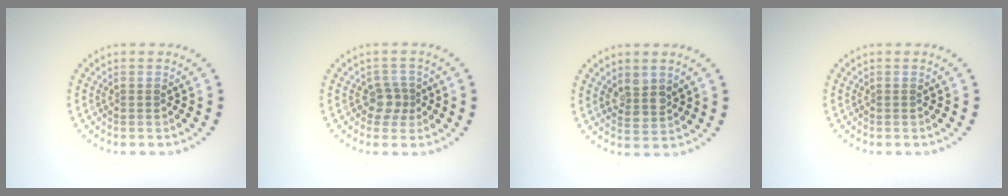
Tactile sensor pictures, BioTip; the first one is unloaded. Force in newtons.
{"total": 1.8, "press": 1.5, "slide": 1.0}
{"total": 2.3, "press": 2.1, "slide": 1.1}
{"total": 0.0}